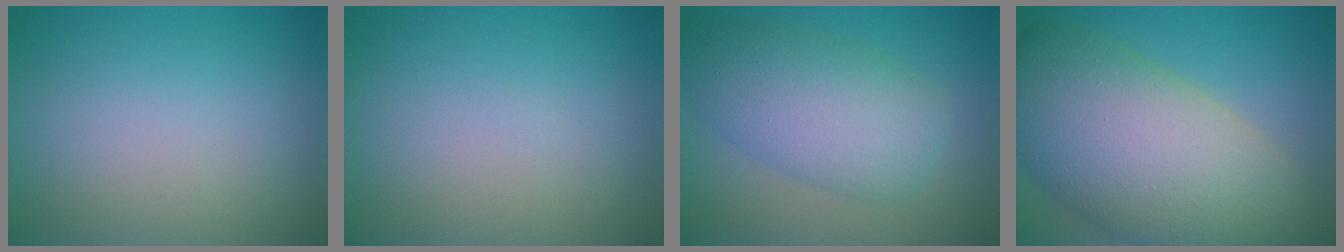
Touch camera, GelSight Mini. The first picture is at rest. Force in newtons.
{"total": 0.0}
{"total": 6.7, "press": 6.7, "slide": 0.2}
{"total": 14.4, "press": 14.4, "slide": 0.8}